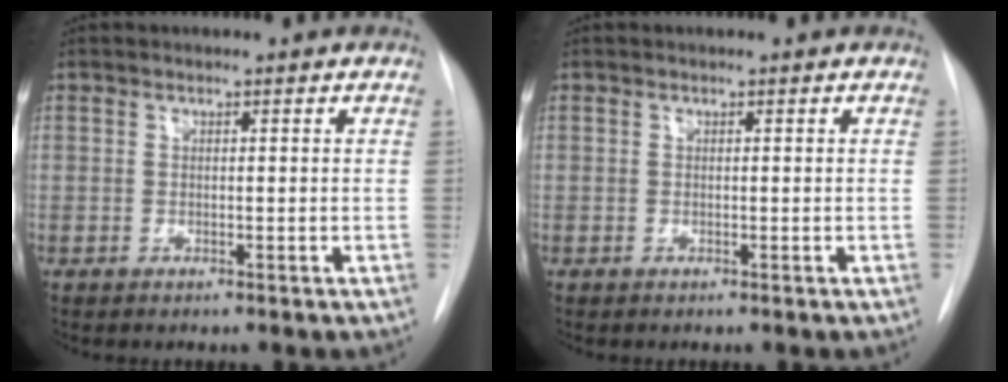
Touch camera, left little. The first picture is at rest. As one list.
[{"total": 0.0}]